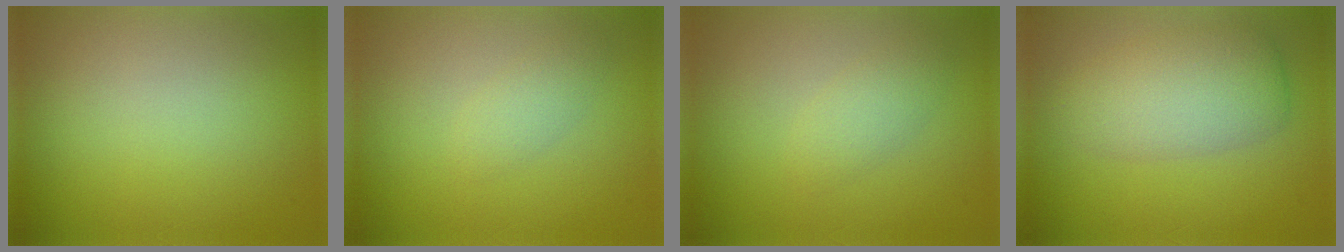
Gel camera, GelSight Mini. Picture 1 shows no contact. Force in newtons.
{"total": 1.3, "press": 1.3, "slide": 0.0}
{"total": 1.7, "press": 1.7, "slide": 0.1}
{"total": 5.0, "press": 5.0, "slide": 0.2}